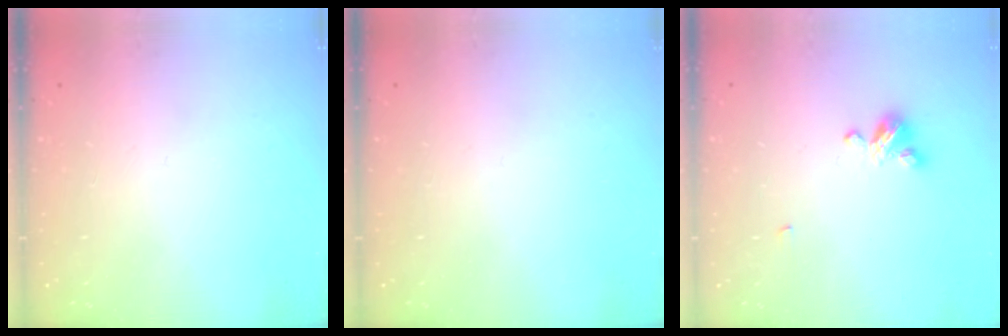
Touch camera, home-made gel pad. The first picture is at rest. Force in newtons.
{"total": 0.0}
{"total": 5.1, "press": 5.0, "slide": 0.5}